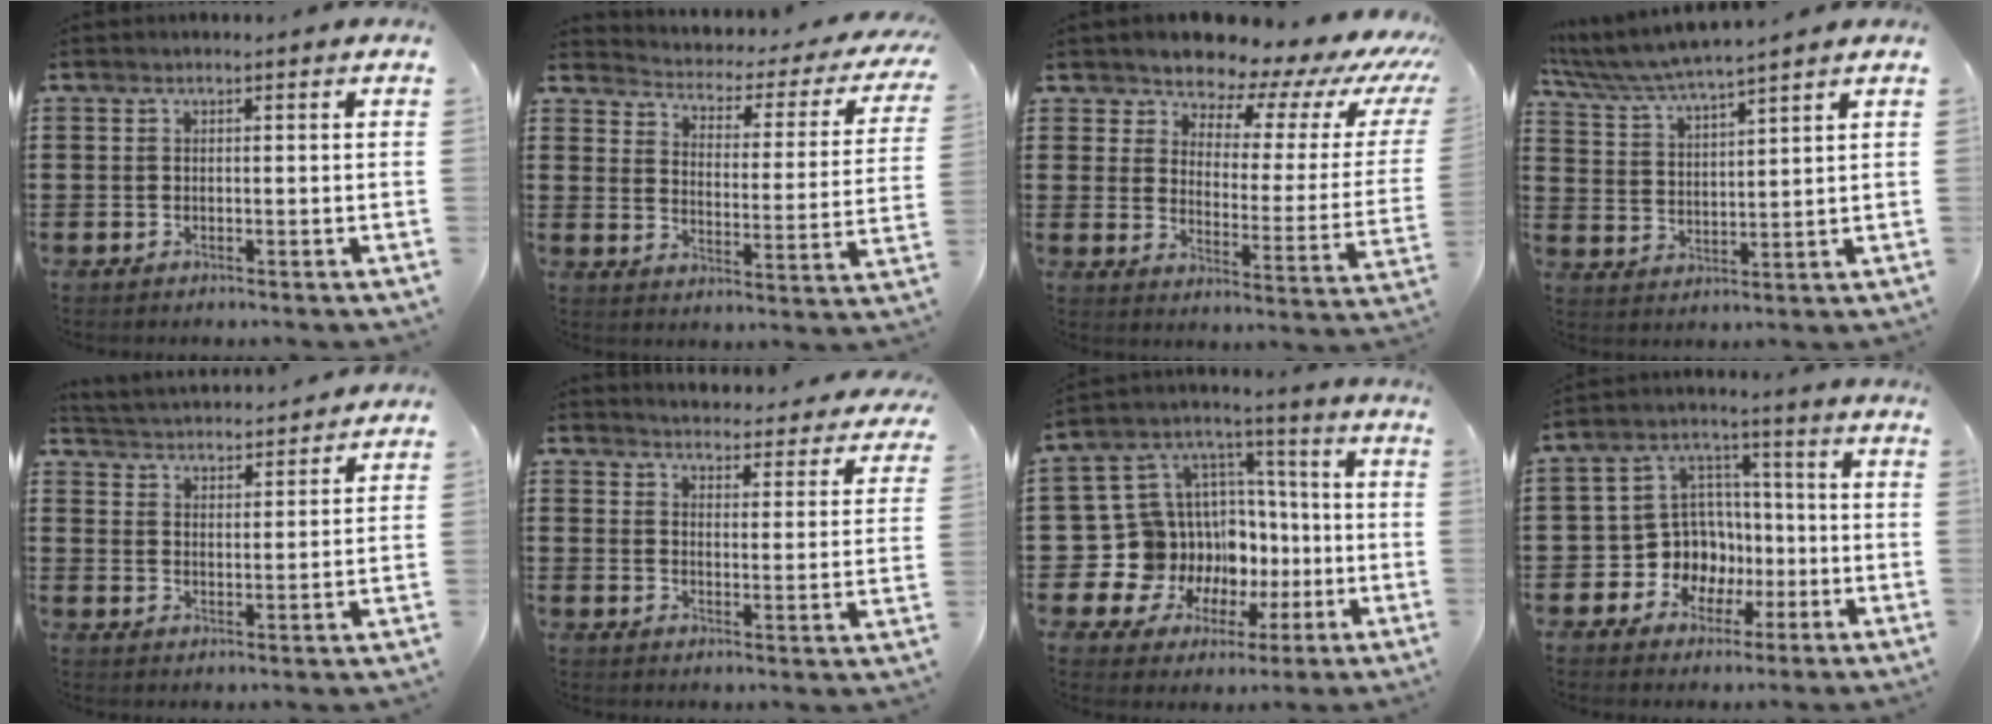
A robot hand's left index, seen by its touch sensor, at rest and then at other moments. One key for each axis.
{"total": 2.0, "fx": 1.8, "fy": 0.7, "fz": 0.6, "tx": -0.029, "ty": -0.024, "tz": 0.019}
{"total": 7.6, "fx": 7.0, "fy": 2.2, "fz": 2.0, "tx": -0.056, "ty": -0.059, "tz": 0.116}
{"total": 4.8, "fx": 4.5, "fy": -0.3, "fz": 1.6, "tx": -0.052, "ty": -0.028, "tz": 0.077}
{"total": 3.4, "fx": 3.4, "fy": -0.1, "fz": -0.5, "tx": -0.011, "ty": -0.027, "tz": 0.056}
{"total": 3.8, "fx": 3.8, "fy": -0.4, "fz": 0.1, "tx": -0.015, "ty": -0.040, "tz": 0.060}
{"total": 13.4, "fx": -3.4, "fy": 12.5, "fz": 3.1, "tx": -0.125, "ty": -0.023, "tz": -0.027}
{"total": 8.6, "fx": -1.3, "fy": 8.2, "fz": 2.4, "tx": -0.093, "ty": 0.003, "tz": -0.018}